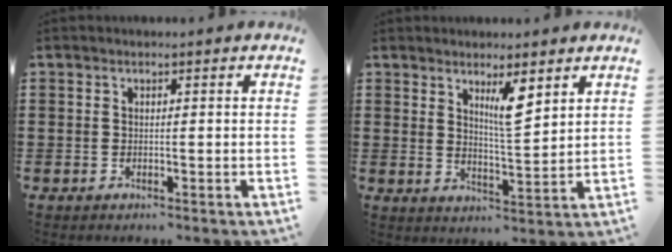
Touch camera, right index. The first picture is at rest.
{"total": 5.7, "force": [3.4, 1.1, 4.4], "torque": [-0.079, -0.005, 0.054]}